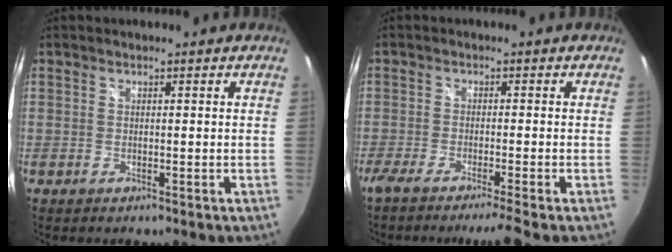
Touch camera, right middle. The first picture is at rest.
{"total": 6.1, "force": [-5.1, -1.3, 3.0], "torque": [-0.063, -0.017, -0.088]}